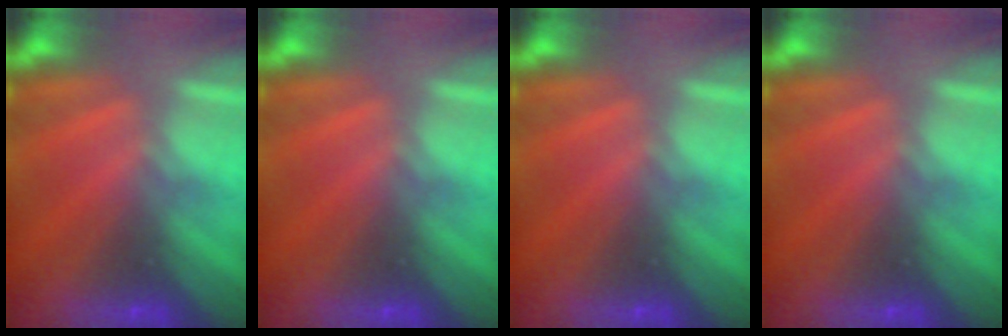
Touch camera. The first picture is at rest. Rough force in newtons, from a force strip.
{"total": 0.0}
{"total": 0.0}
{"total": 0.0}